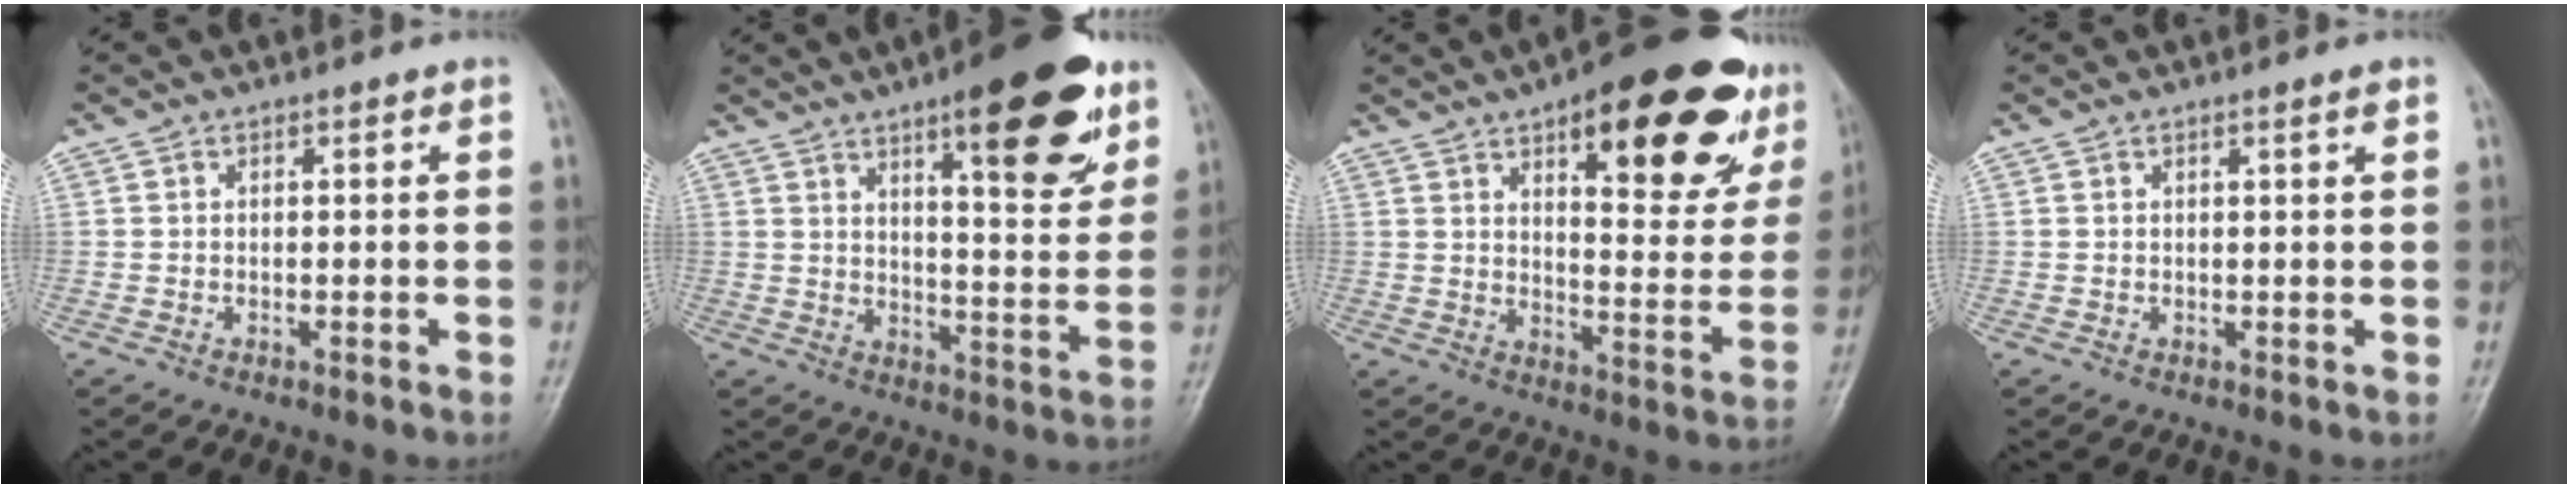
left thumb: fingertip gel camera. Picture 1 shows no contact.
{"total": 18.0, "force": [10.4, 5.3, 13.7], "torque": [-0.152, -0.050, 0.148]}
{"total": 25.1, "force": [13.8, 9.0, 18.9], "torque": [-0.209, -0.038, 0.193]}
{"total": 1.1, "force": [0.7, 0.0, 0.9], "torque": [-0.013, -0.002, 0.010]}